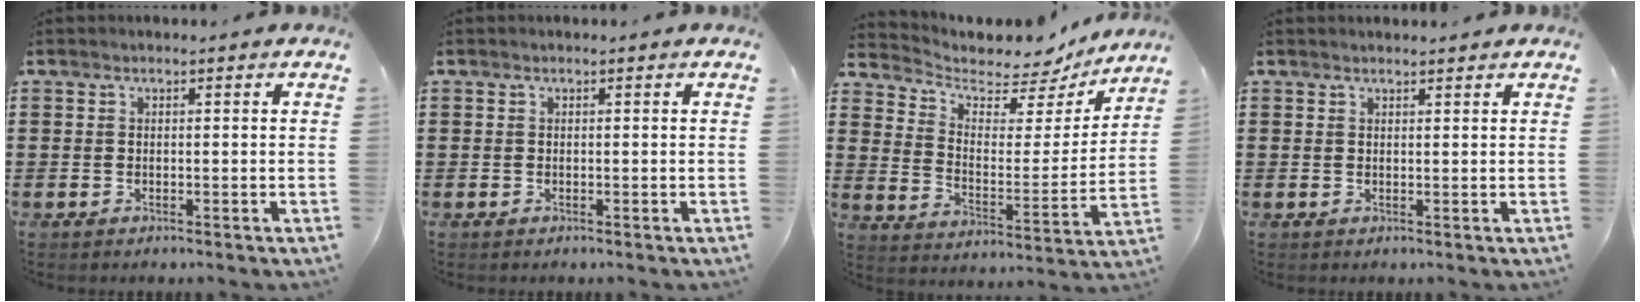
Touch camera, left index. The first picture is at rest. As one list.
[{"total": 0.0}, {"total": 5.2, "force": [4.6, 2.2, 1.1], "torque": [-0.045, -0.038, 0.075]}, {"total": 0.9, "force": [0.9, 0.1, 0.2], "torque": [-0.005, -0.001, 0.018]}]